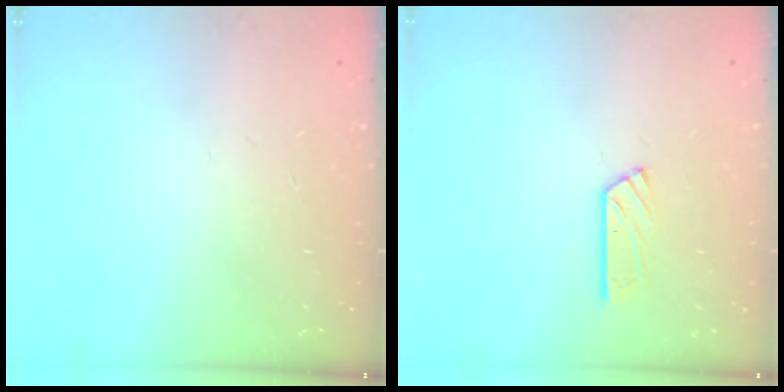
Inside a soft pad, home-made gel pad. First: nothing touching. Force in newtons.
{"total": 6.3, "press": 6.3, "slide": 0.3}